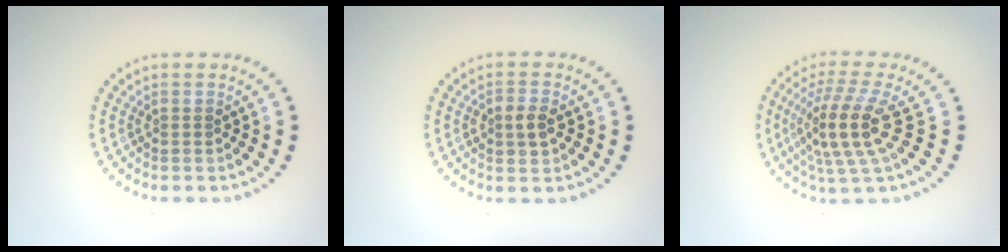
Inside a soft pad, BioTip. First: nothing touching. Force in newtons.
{"total": 2.1, "press": 2.1, "slide": 0.2}
{"total": 4.9, "press": 3.9, "slide": 2.9}